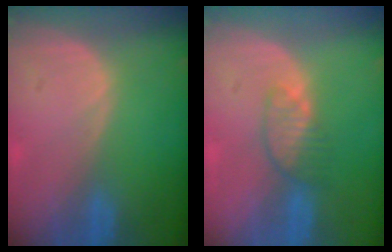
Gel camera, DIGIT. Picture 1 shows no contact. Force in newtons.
{"total": 3.5, "press": 3.4, "slide": 0.9}